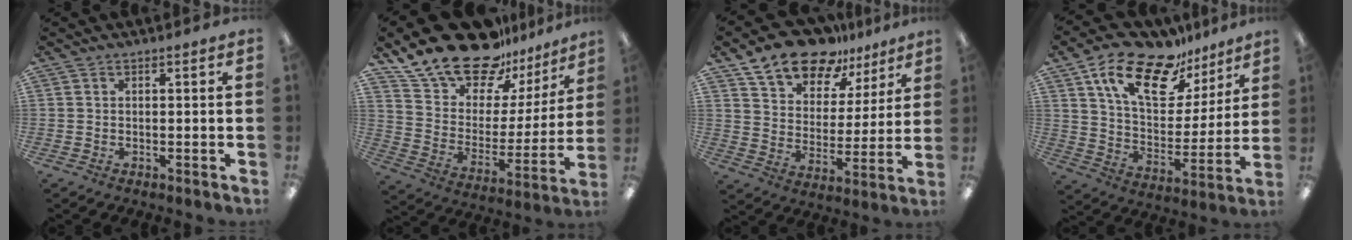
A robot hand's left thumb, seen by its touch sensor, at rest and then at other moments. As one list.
[{"total": 21.2, "force": [17.7, 9.2, 6.9], "torque": [-0.131, -0.135, 0.322]}, {"total": 15.6, "force": [11.8, 8.5, 5.7], "torque": [-0.102, -0.081, 0.213]}, {"total": 19.3, "force": [13.4, 8.8, 10.7], "torque": [-0.187, -0.082, 0.233]}]